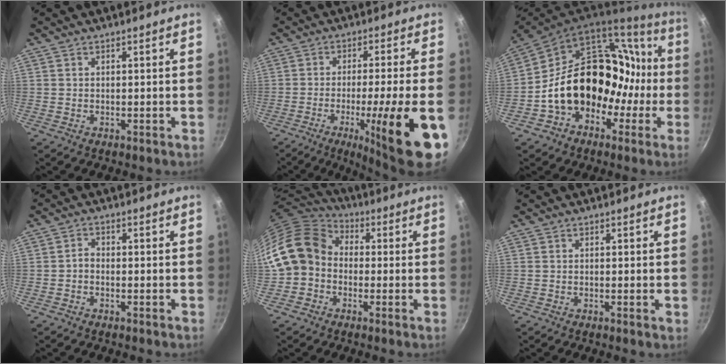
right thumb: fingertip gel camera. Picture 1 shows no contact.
{"total": 16.3, "force": [-5.7, 1.4, 15.2], "torque": [-0.217, 0.006, -0.081]}
{"total": 24.4, "force": [-3.5, 18.8, 15.1], "torque": [-0.195, 0.092, -0.039]}
{"total": 1.6, "force": [-0.7, 1.0, 1.0], "torque": [-0.019, 0.011, -0.019]}
{"total": 12.7, "force": [-0.7, 10.7, 6.7], "torque": [-0.101, 0.036, -0.033]}
{"total": 0.9, "force": [0.0, 0.0, 0.9], "torque": [-0.011, -0.003, -0.004]}